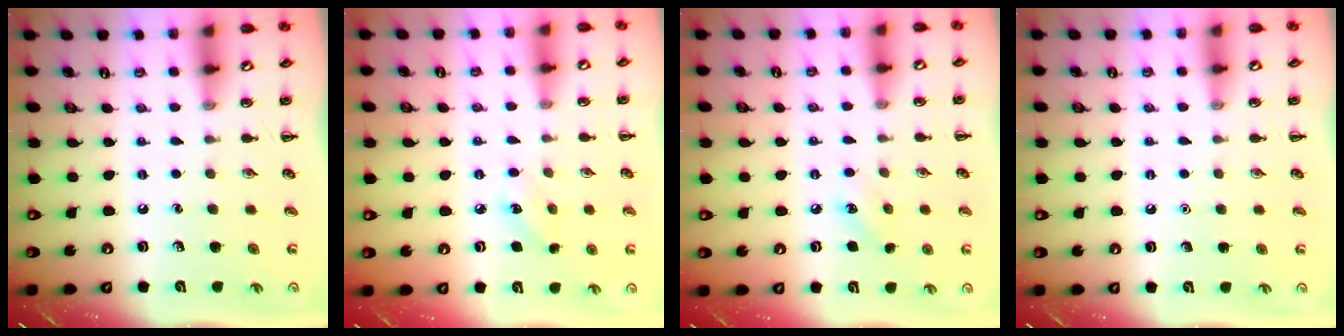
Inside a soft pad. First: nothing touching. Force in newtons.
{"total": 5.5, "press": 5.3, "slide": 1.4}
{"total": 6.4, "press": 6.2, "slide": 1.7}
{"total": 1.6, "press": 1.6, "slide": 0.1}